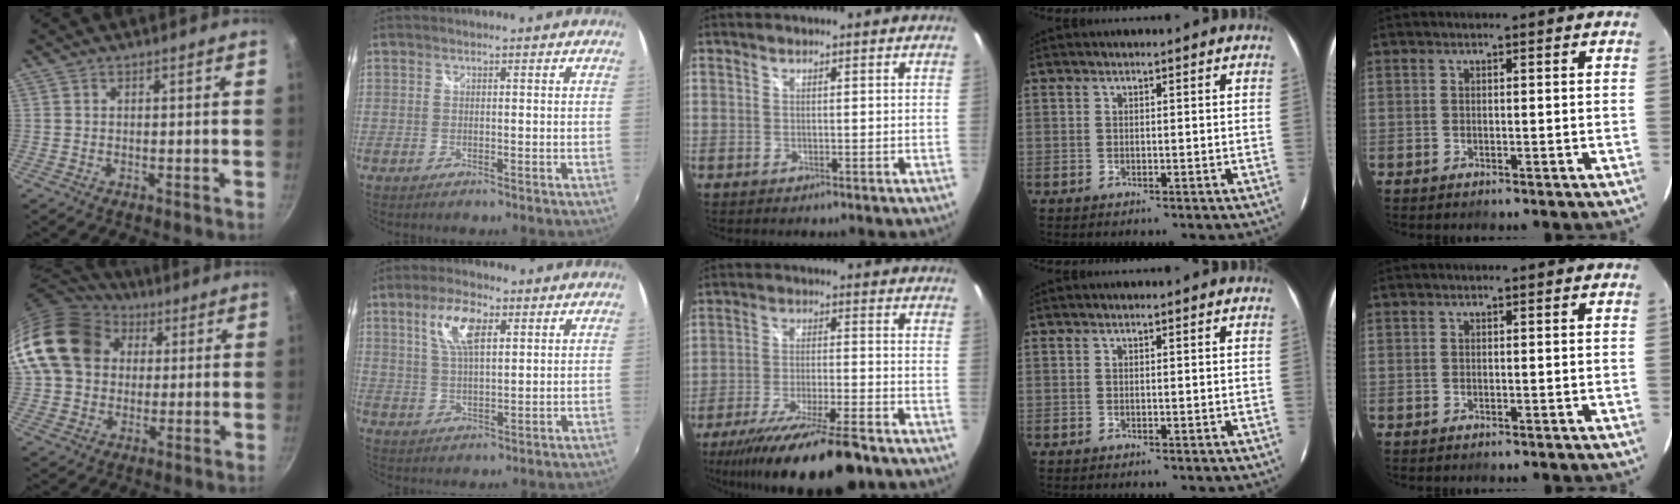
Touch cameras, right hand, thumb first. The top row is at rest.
{"thumb": {"total": 18.4, "force": [4.4, 14.9, 9.9], "torque": [-0.165, 0.024, 0.070]}, "index": {"total": 8.1, "force": [3.5, 3.3, 6.6], "torque": [-0.126, 0.010, 0.066]}, "middle": {"total": 18.5, "force": [-14.4, 2.9, 11.2], "torque": [-0.215, -0.042, -0.232]}}